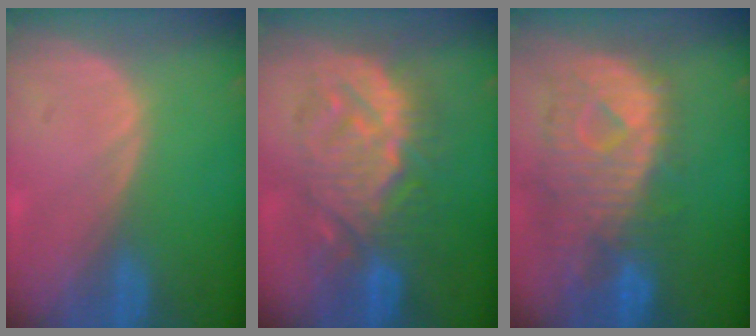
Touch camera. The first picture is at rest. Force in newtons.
{"total": 9.6, "press": 9.6, "slide": 0.4}
{"total": 11.5, "press": 10.0, "slide": 5.7}